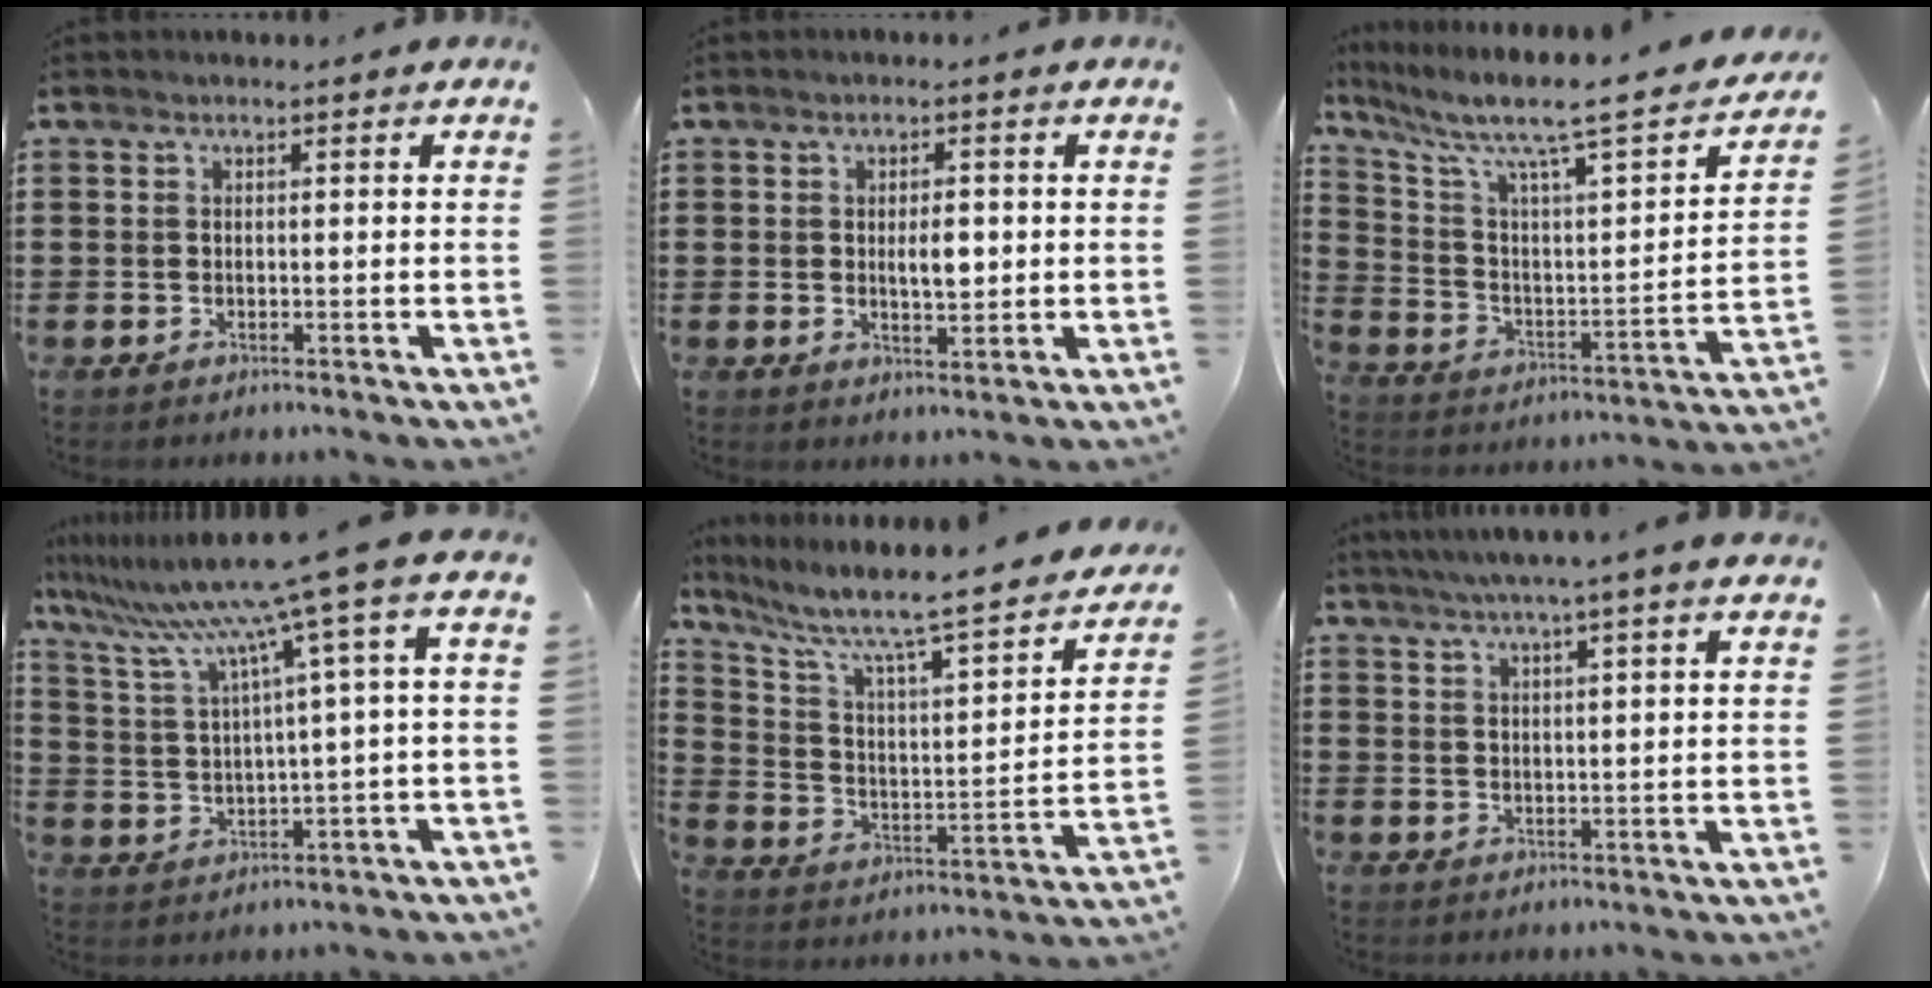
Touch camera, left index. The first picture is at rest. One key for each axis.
{"total": 3.4, "fx": 0.2, "fy": 1.4, "fz": 3.1, "tx": -0.052, "ty": 0.000, "tz": -0.001}
{"total": 7.9, "fx": 6.0, "fy": 0.9, "fz": 5.0, "tx": -0.127, "ty": -0.050, "tz": 0.089}
{"total": 10.5, "fx": 6.5, "fy": -1.4, "fz": 8.1, "tx": -0.188, "ty": -0.043, "tz": 0.096}
{"total": 6.9, "fx": 5.4, "fy": 1.0, "fz": 4.2, "tx": -0.111, "ty": -0.049, "tz": 0.080}
{"total": 4.2, "fx": 3.6, "fy": -0.9, "fz": 2.0, "tx": -0.049, "ty": -0.009, "tz": 0.061}